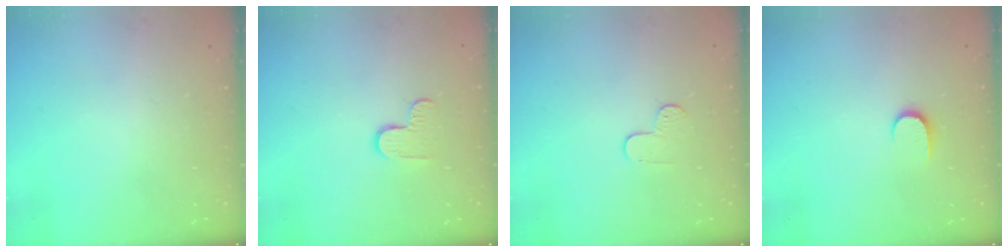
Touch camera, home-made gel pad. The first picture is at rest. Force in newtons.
{"total": 4.5, "press": 4.5, "slide": 0.4}
{"total": 5.9, "press": 5.9, "slide": 0.5}
{"total": 5.4, "press": 5.4, "slide": 0.5}